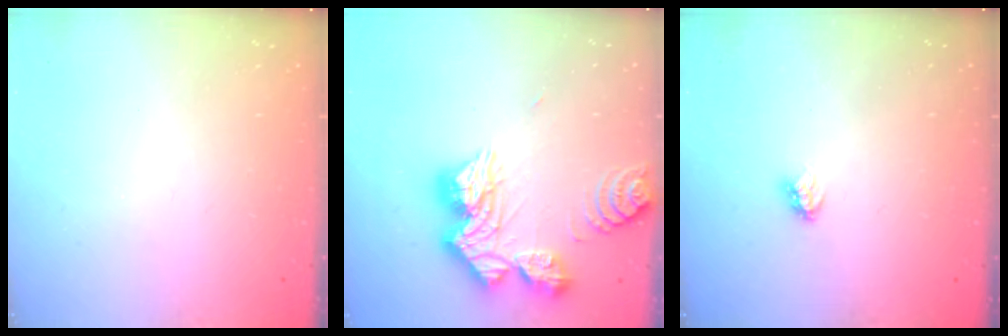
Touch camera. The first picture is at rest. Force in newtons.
{"total": 19.6, "press": 19.5, "slide": 1.9}
{"total": 3.0, "press": 2.9, "slide": 0.4}